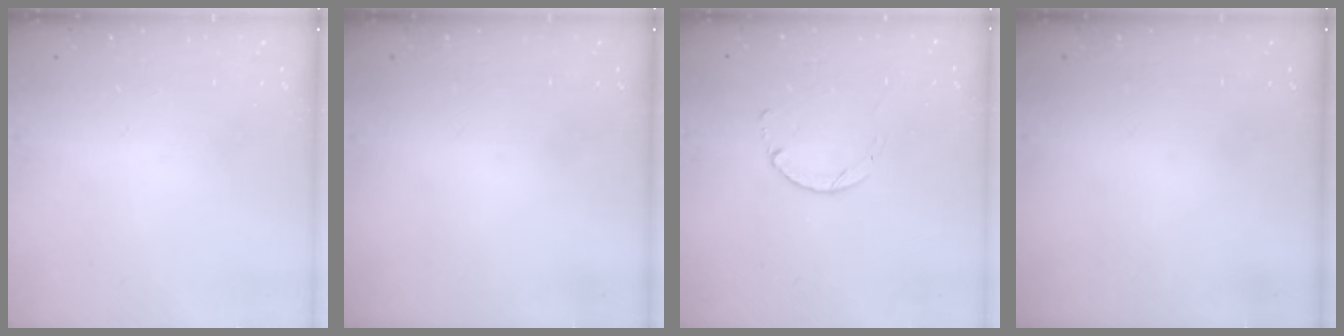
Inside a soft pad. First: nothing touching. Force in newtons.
{"total": 0.0}
{"total": 1.4, "press": 1.4, "slide": 0.2}
{"total": 0.0}